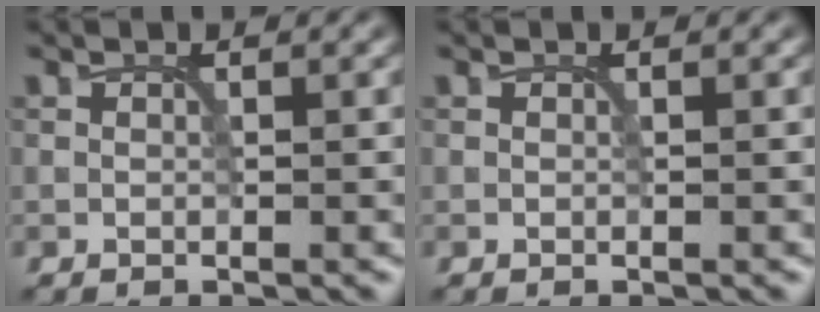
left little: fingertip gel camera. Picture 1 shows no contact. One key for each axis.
{"total": 0.0}